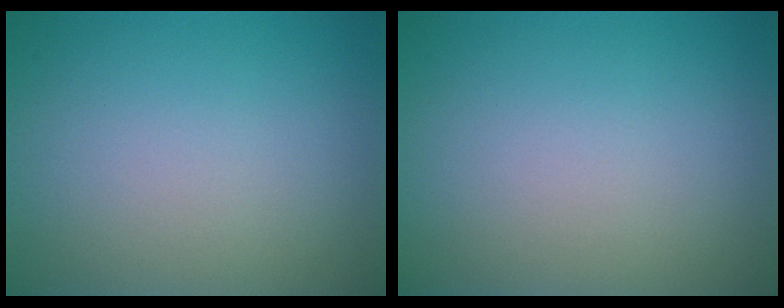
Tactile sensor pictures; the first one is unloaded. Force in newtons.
{"total": 0.0}